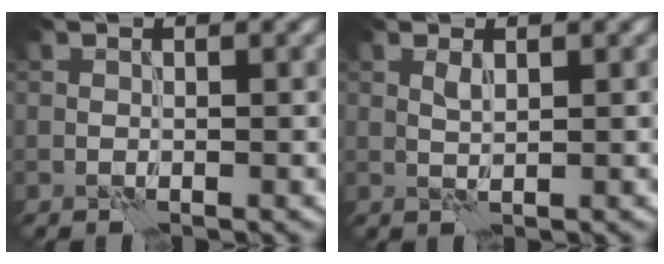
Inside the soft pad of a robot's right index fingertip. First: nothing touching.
{"total": 0.9, "force": [0.6, 0.1, 0.7], "torque": [-0.020, 0.003, 0.012]}